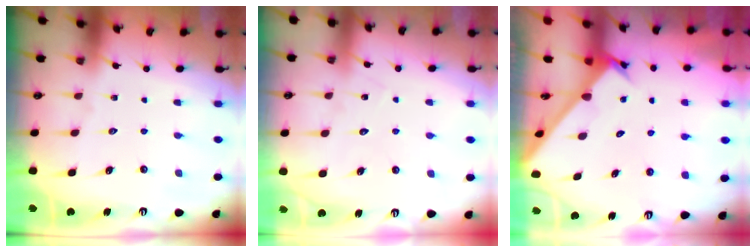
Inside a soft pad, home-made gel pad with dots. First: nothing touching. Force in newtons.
{"total": 6.2, "press": 6.2, "slide": 0.4}
{"total": 2.5, "press": 2.5, "slide": 0.1}